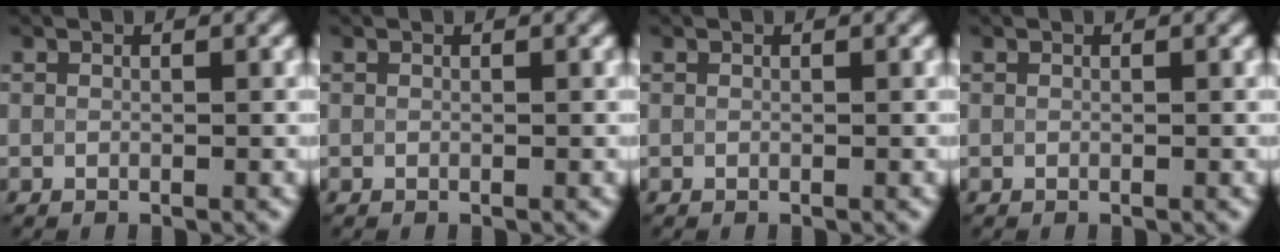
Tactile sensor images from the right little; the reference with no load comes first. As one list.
[{"total": 0.0}, {"total": 0.0}, {"total": 0.0}]